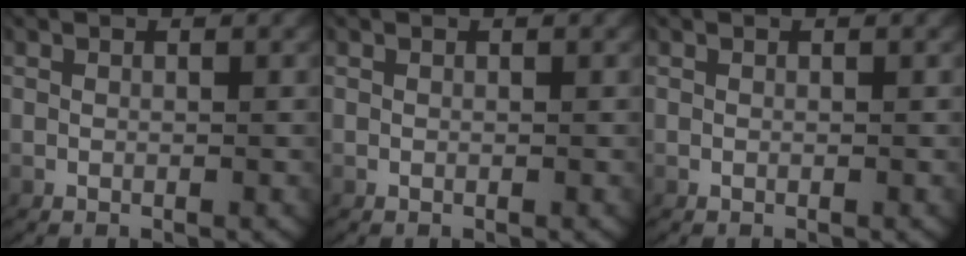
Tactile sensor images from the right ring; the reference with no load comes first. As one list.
[{"total": 0.0}, {"total": 0.0}]